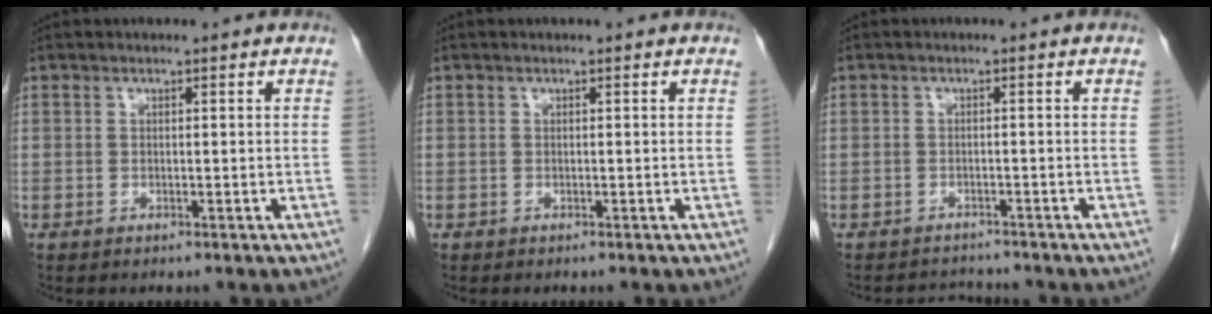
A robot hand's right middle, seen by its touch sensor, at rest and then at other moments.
{"total": 0.0}
{"total": 2.5, "force": [-2.4, 0.5, -0.7], "torque": [0.009, -0.008, -0.037]}